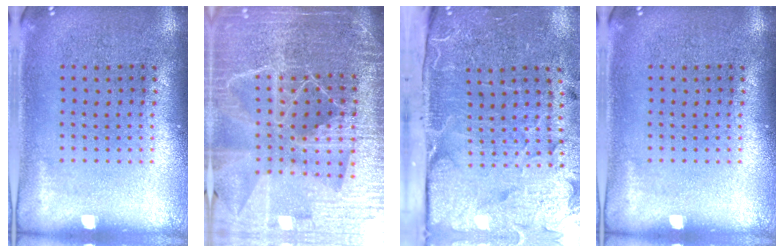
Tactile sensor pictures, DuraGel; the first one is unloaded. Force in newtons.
{"total": 5.9, "press": 5.2, "slide": 2.9}
{"total": 5.2, "press": 4.0, "slide": 3.3}
{"total": 0.0}